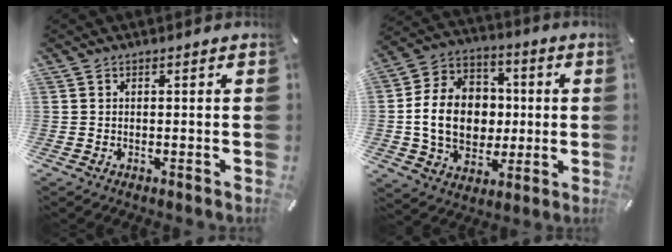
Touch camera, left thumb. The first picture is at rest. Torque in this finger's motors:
{"motor_torque": [0.48, 1.11, 1.54, -0.20, 0.40]}